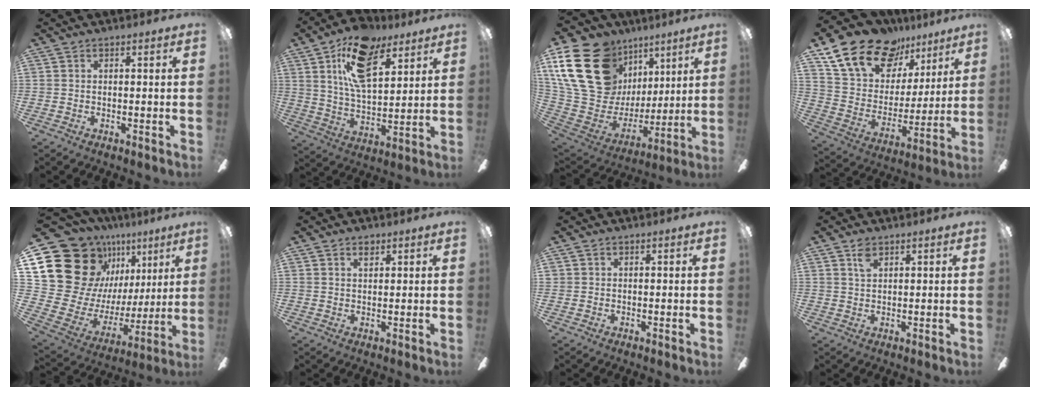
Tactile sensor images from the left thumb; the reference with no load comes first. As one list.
[{"total": 17.9, "force": [9.9, 8.7, 12.2], "torque": [-0.209, -0.020, 0.172]}, {"total": 26.4, "force": [11.3, 18.8, 14.6], "torque": [-0.310, -0.049, 0.237]}, {"total": 20.2, "force": [13.9, 11.9, 8.6], "torque": [-0.162, -0.081, 0.263]}, {"total": 23.0, "force": [12.2, 16.7, 10.0], "torque": [-0.179, -0.088, 0.259]}, {"total": 2.6, "force": [1.6, 1.4, 1.5], "torque": [-0.016, -0.003, 0.025]}, {"total": 0.6, "force": [0.3, 0.5, 0.1], "torque": [-0.001, 0.004, 0.004]}, {"total": 3.0, "force": [1.9, 1.4, 1.8], "torque": [-0.043, 0.003, 0.034]}]